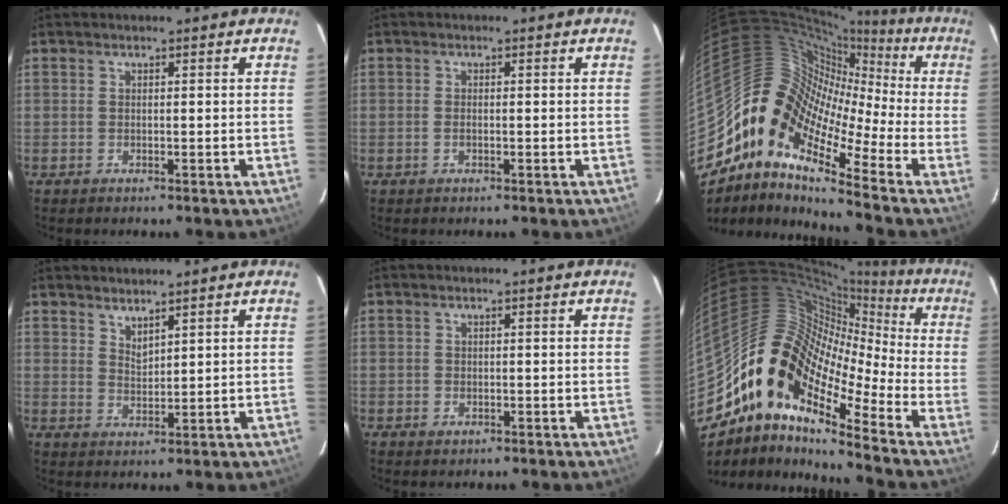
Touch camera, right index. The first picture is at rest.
{"total": 0.9, "force": [-0.2, 0.4, 0.8], "torque": [-0.017, 0.000, -0.006]}
{"total": 12.5, "force": [-3.5, 7.7, 9.2], "torque": [-0.129, 0.016, -0.094]}
{"total": 2.7, "force": [2.4, 0.5, 1.1], "torque": [-0.017, 0.000, 0.043]}
{"total": 1.2, "force": [-0.6, 1.0, 0.3], "torque": [-0.006, -0.001, -0.008]}
{"total": 14.9, "force": [-8.1, 7.6, 9.8], "torque": [-0.143, 0.012, -0.178]}